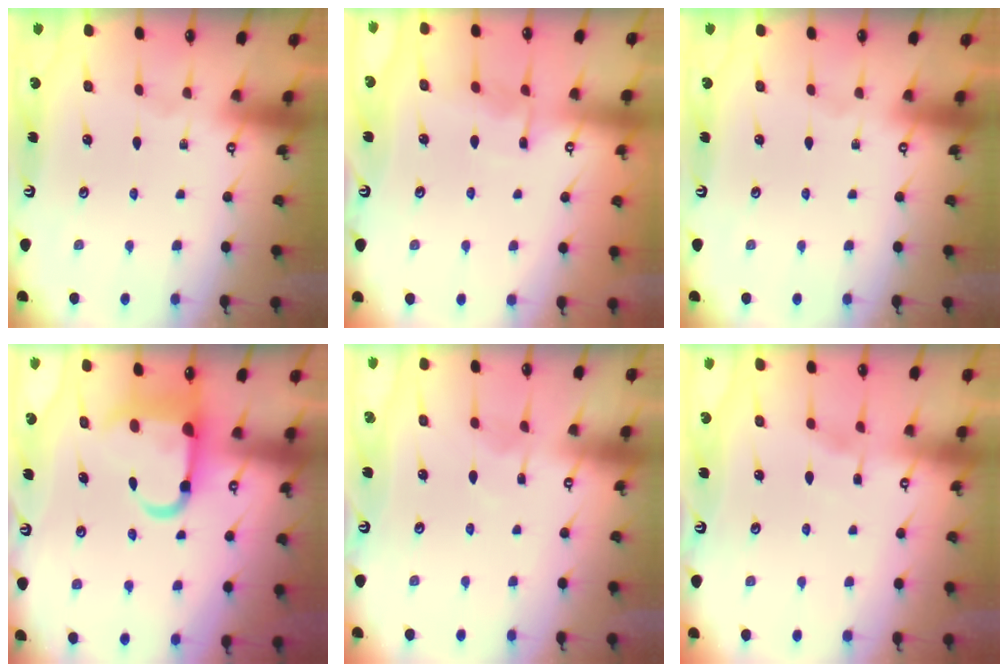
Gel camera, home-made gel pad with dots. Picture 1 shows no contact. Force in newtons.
{"total": 6.1, "press": 6.0, "slide": 0.7}
{"total": 0.0}
{"total": 10.9, "press": 10.6, "slide": 2.4}
{"total": 5.8, "press": 5.8, "slide": 0.6}
{"total": 3.5, "press": 3.5, "slide": 0.4}